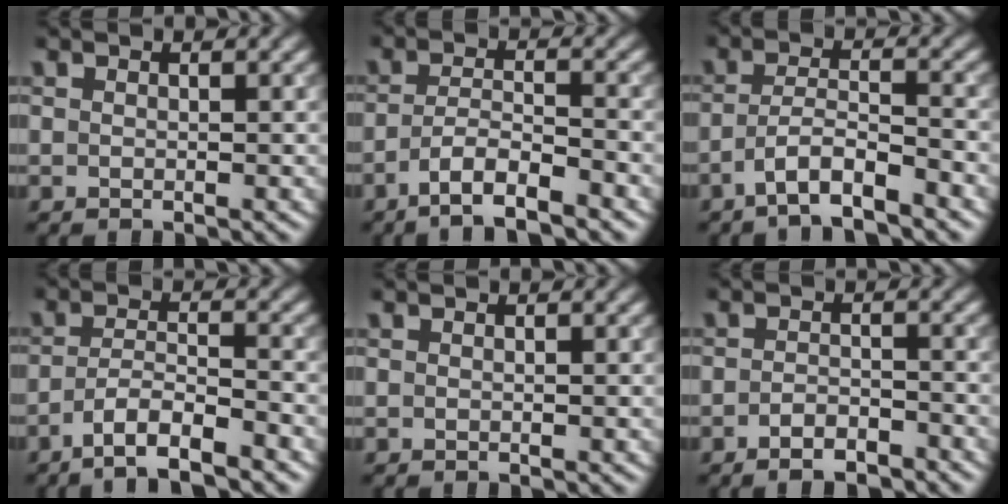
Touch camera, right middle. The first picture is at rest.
{"total": 4.1, "force": [-2.8, 0.8, 2.9], "torque": [-0.051, 0.003, -0.055]}
{"total": 4.1, "force": [-2.8, 0.8, 3.0], "torque": [-0.052, 0.005, -0.059]}
{"total": 4.5, "force": [-3.2, 0.9, 3.1], "torque": [-0.052, 0.003, -0.061]}
{"total": 0.0}
{"total": 2.5, "force": [-1.9, 0.8, 1.4], "torque": [-0.021, 0.003, -0.034]}